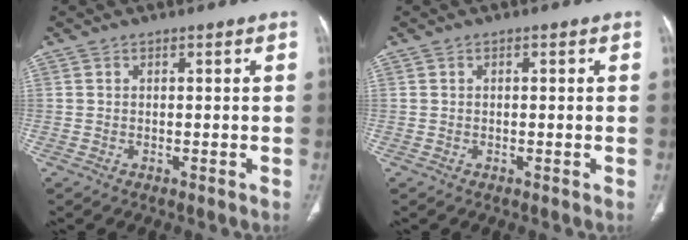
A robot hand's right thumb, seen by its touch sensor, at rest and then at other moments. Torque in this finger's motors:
{"motor_torque": [-0.37, 0.05, -0.22, 0.53, -0.03]}